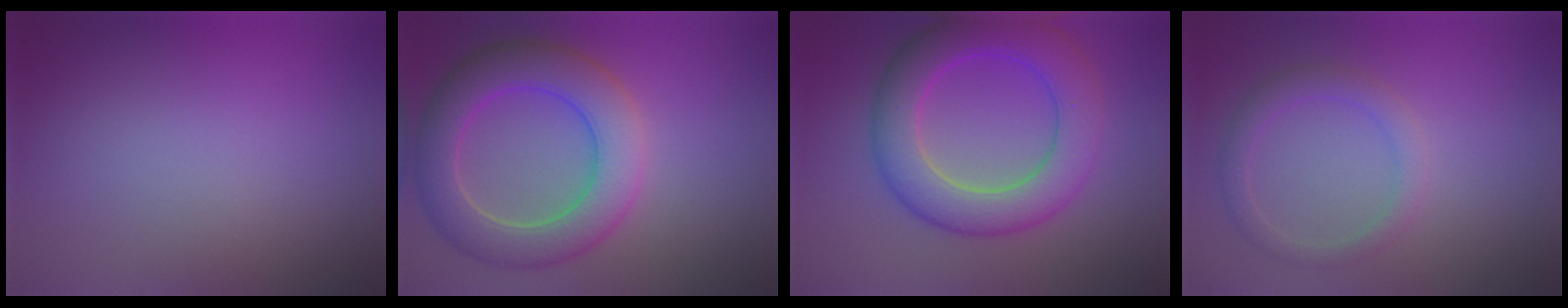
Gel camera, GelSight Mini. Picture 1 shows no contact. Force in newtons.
{"total": 7.6, "press": 7.6, "slide": 0.4}
{"total": 7.6, "press": 7.6, "slide": 0.2}
{"total": 2.4, "press": 2.4, "slide": 0.1}